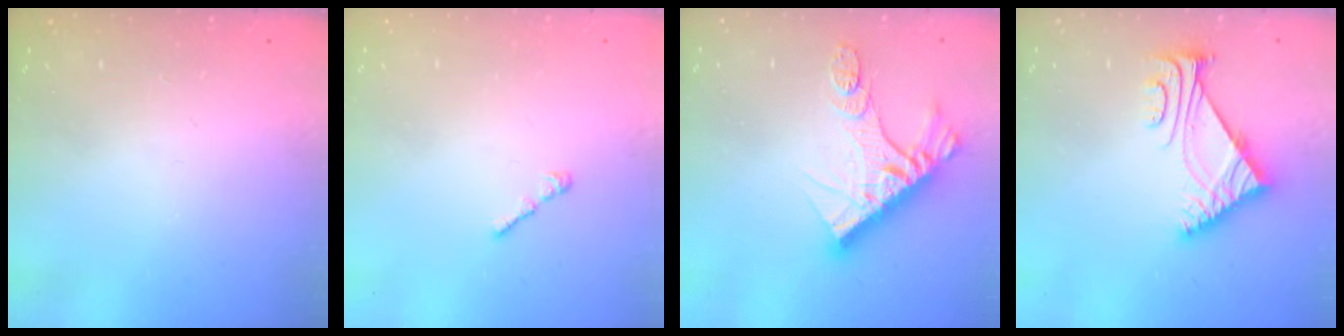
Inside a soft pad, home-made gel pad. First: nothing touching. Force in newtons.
{"total": 2.2, "press": 2.1, "slide": 0.6}
{"total": 13.2, "press": 13.1, "slide": 1.2}
{"total": 6.7, "press": 6.7, "slide": 0.8}